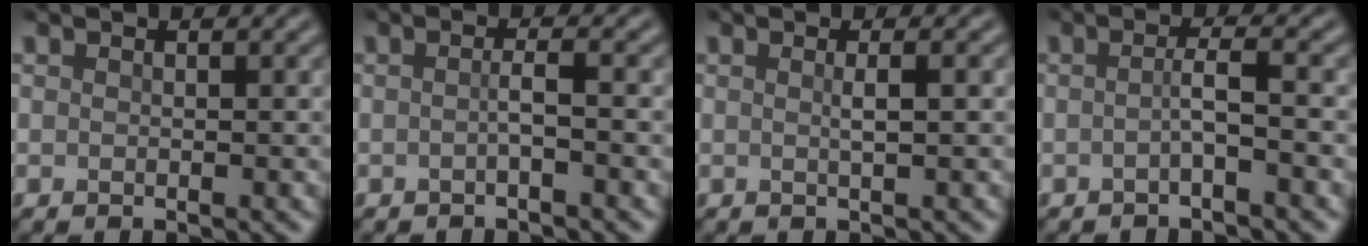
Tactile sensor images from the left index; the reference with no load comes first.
{"total": 1.5, "force": [-0.3, 0.2, 1.4], "torque": [-0.022, 0.003, -0.010]}
{"total": 1.7, "force": [0.1, 0.4, 1.6], "torque": [-0.023, 0.005, -0.004]}
{"total": 1.9, "force": [-0.5, 0.1, 1.8], "torque": [-0.034, 0.003, -0.016]}